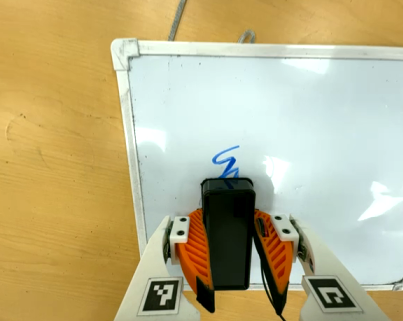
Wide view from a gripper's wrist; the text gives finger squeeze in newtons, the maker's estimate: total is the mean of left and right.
{"total": 12.5, "left": 11.5, "right": 13.5}